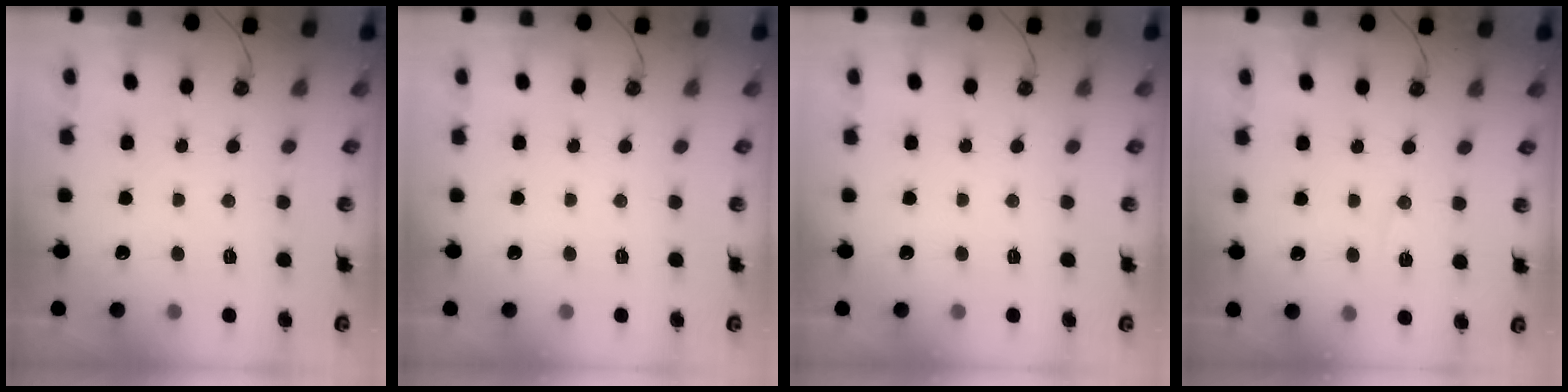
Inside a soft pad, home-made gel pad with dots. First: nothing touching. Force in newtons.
{"total": 0.0}
{"total": 0.0}
{"total": 5.6, "press": 4.0, "slide": 3.9}